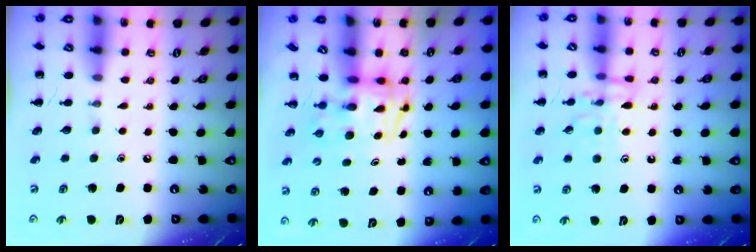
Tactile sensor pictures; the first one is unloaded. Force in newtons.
{"total": 3.2, "press": 3.1, "slide": 0.6}
{"total": 11.4, "press": 11.4, "slide": 0.7}